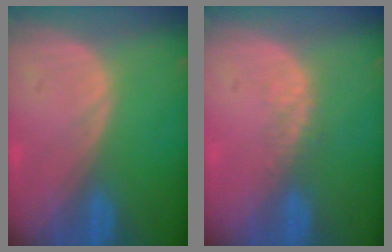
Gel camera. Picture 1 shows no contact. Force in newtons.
{"total": 2.2, "press": 1.6, "slide": 1.5}